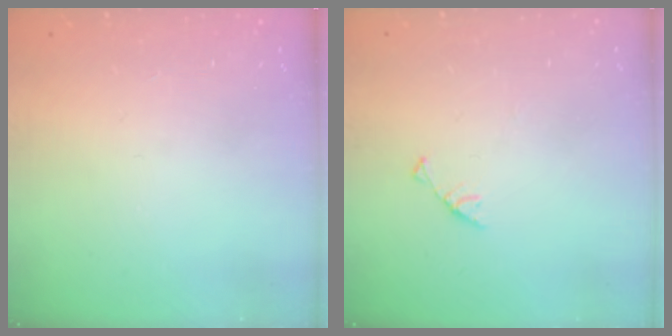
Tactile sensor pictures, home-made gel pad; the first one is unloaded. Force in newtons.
{"total": 3.0, "press": 3.0, "slide": 0.3}